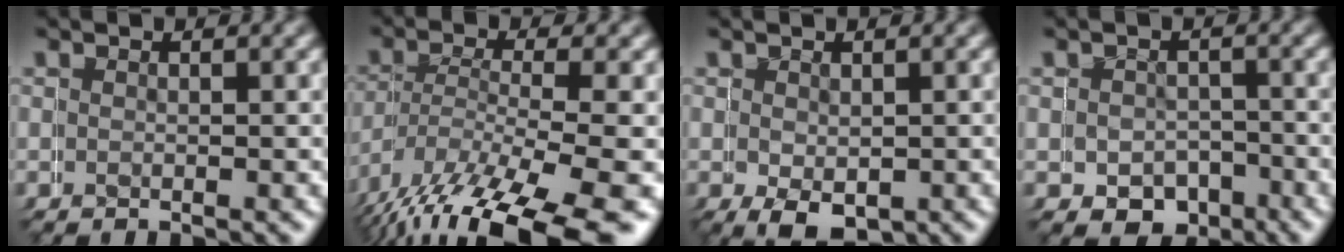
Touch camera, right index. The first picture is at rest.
{"total": 6.3, "force": [-3.4, 3.1, 4.3], "torque": [-0.104, -0.029, -0.033]}
{"total": 3.8, "force": [-1.3, 2.8, 2.2], "torque": [-0.045, -0.028, -0.002]}
{"total": 3.7, "force": [-1.0, 3.5, -0.7], "torque": [0.018, -0.019, -0.014]}